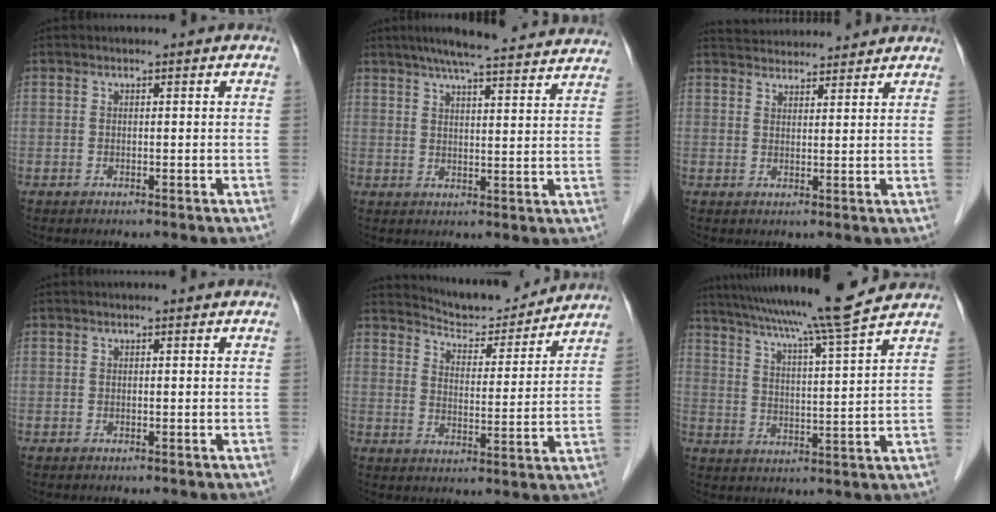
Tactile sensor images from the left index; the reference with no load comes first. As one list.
[{"total": 20.9, "force": [18.9, 1.3, 8.9], "torque": [-0.131, 0.016, 0.239]}, {"total": 9.4, "force": [9.1, 1.2, 2.0], "torque": [-0.034, 0.033, 0.130]}, {"total": 0.0}, {"total": 11.2, "force": [11.0, 1.1, 1.9], "torque": [-0.033, -0.001, 0.163]}, {"total": 16.2, "force": [13.9, -2.0, 8.0], "torque": [-0.141, -0.011, 0.201]}]